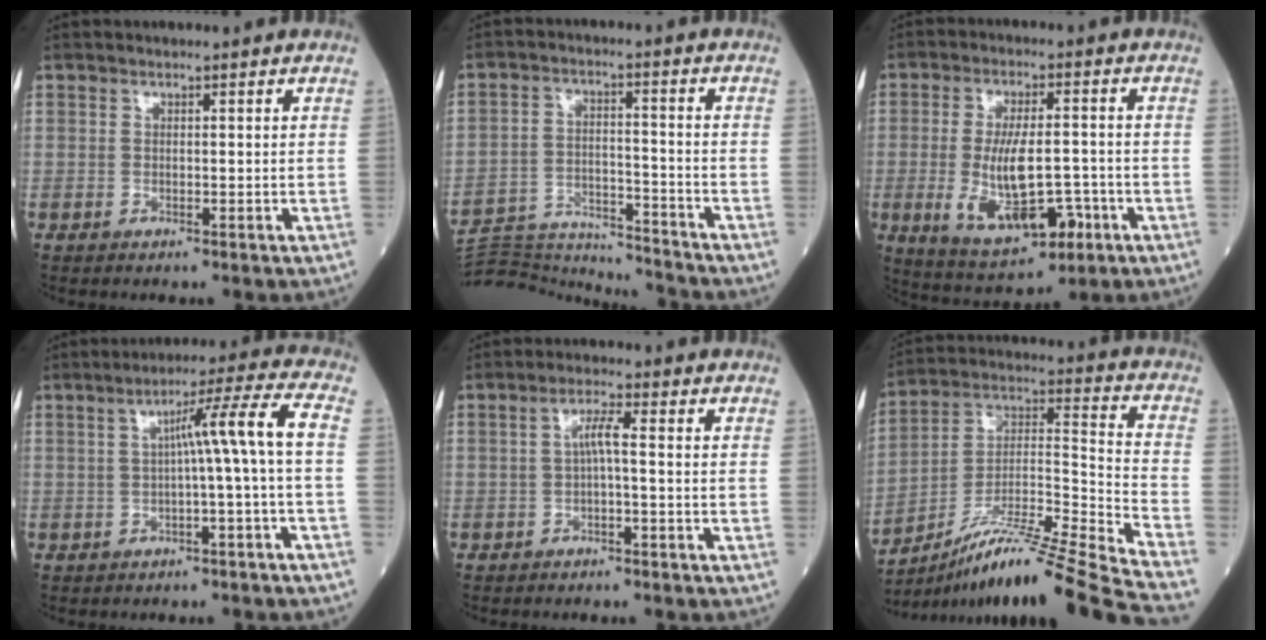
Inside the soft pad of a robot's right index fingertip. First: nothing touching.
{"total": 15.3, "force": [-15.2, 0.5, 1.9], "torque": [-0.034, 0.018, -0.233]}
{"total": 12.3, "force": [-3.2, 4.6, 10.9], "torque": [-0.205, -0.009, -0.041]}
{"total": 7.4, "force": [-0.3, -1.6, 7.3], "torque": [-0.113, 0.023, 0.000]}
{"total": 2.8, "force": [-0.2, 0.1, 2.8], "torque": [-0.057, 0.010, -0.003]}
{"total": 23.8, "force": [-19.3, -1.8, 13.8], "torque": [-0.194, -0.003, -0.329]}